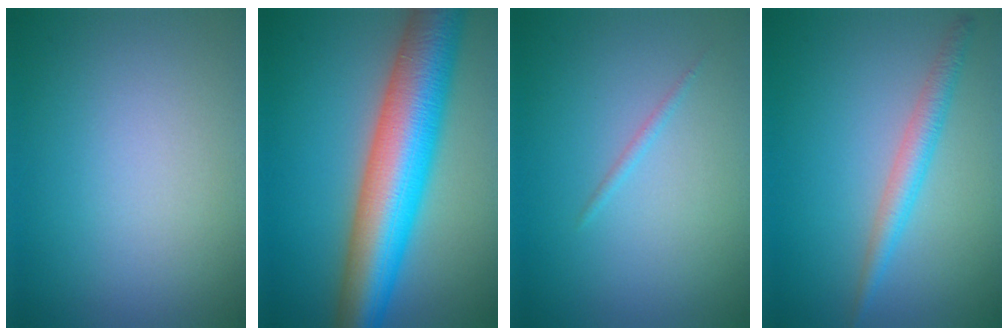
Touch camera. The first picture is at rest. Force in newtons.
{"total": 11.9, "press": 11.9, "slide": 0.1}
{"total": 0.6, "press": 0.6, "slide": 0.0}
{"total": 2.4, "press": 2.4, "slide": 0.0}